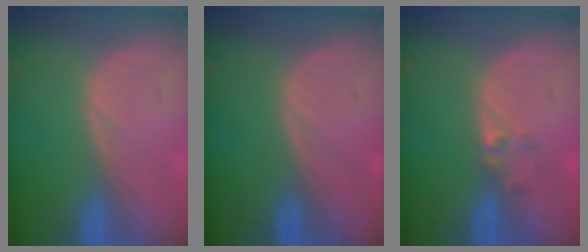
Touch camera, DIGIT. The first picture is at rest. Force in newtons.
{"total": 0.0}
{"total": 1.6, "press": 1.4, "slide": 0.9}